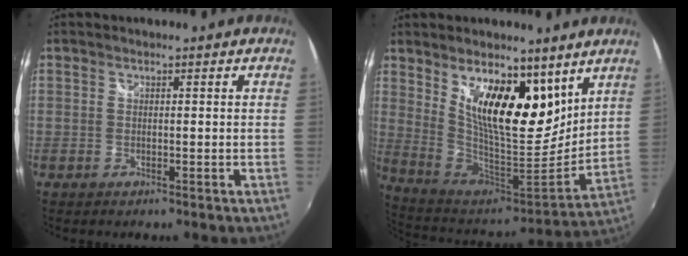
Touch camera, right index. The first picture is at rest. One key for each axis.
{"total": 18.4, "fx": 9.3, "fy": 8.0, "fz": 13.8, "tx": -0.242, "ty": -0.008, "tz": 0.175}